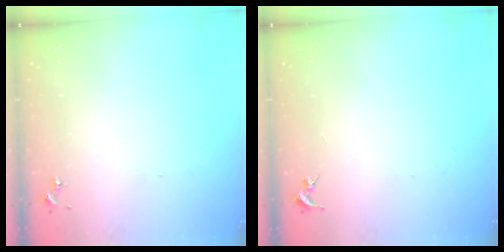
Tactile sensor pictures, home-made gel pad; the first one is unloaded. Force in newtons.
{"total": 0.0}